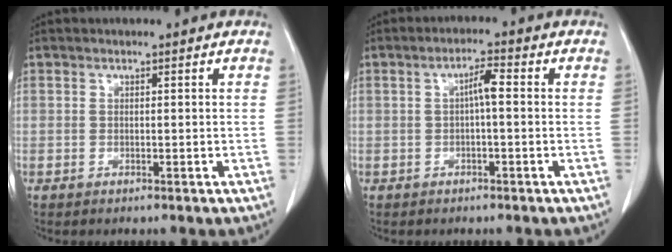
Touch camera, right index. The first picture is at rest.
{"total": 3.1, "force": [0.1, 0.4, 3.0], "torque": [-0.053, 0.008, 0.002]}